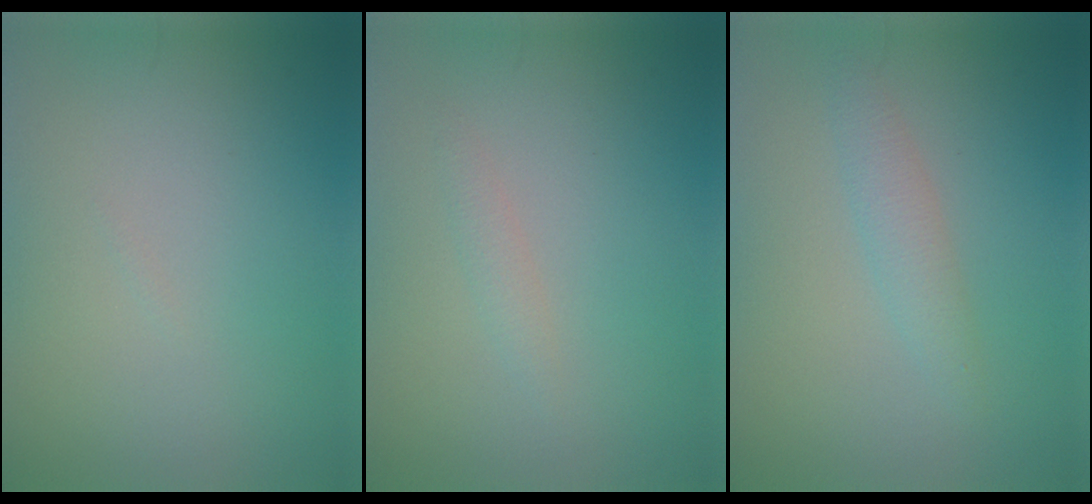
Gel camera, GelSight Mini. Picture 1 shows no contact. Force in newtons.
{"total": 1.0, "press": 1.0, "slide": 0.1}
{"total": 1.8, "press": 1.8, "slide": 0.1}